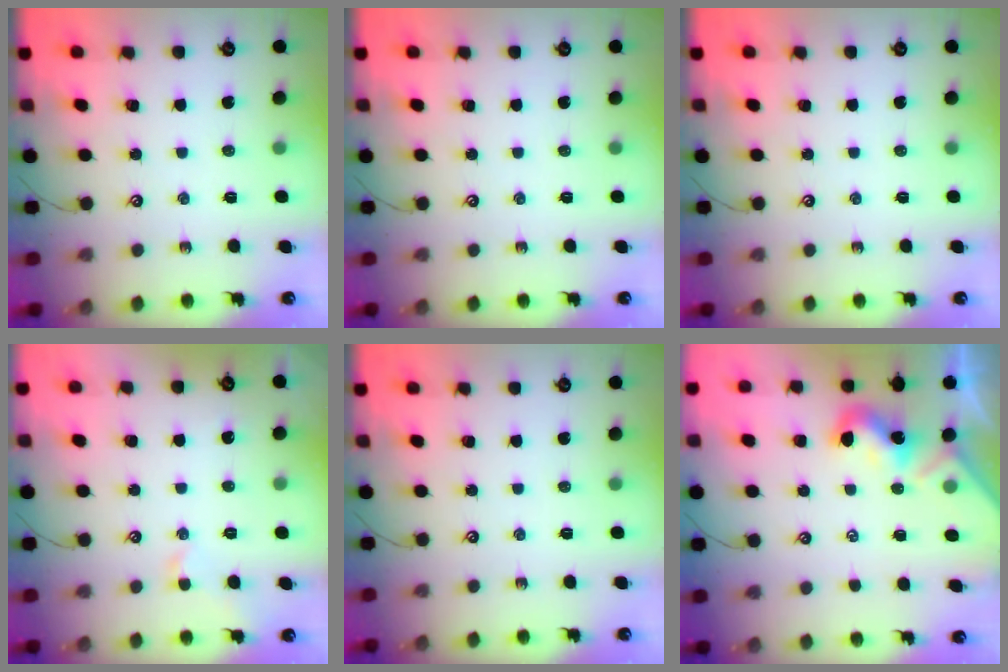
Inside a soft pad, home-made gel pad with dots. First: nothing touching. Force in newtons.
{"total": 0.0}
{"total": 0.0}
{"total": 1.0, "press": 1.0, "slide": 0.1}
{"total": 0.0}
{"total": 2.0, "press": 2.0, "slide": 0.5}